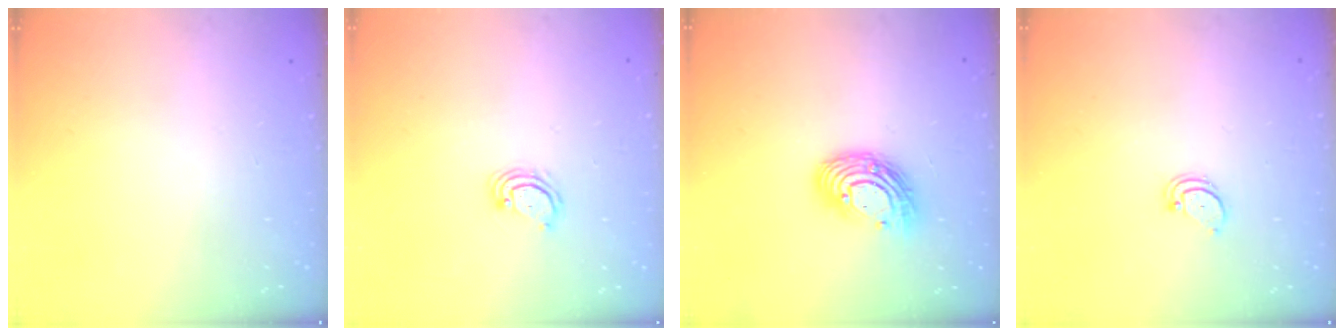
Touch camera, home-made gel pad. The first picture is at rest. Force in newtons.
{"total": 3.4, "press": 3.4, "slide": 0.3}
{"total": 11.5, "press": 11.5, "slide": 0.2}
{"total": 1.9, "press": 1.9, "slide": 0.2}